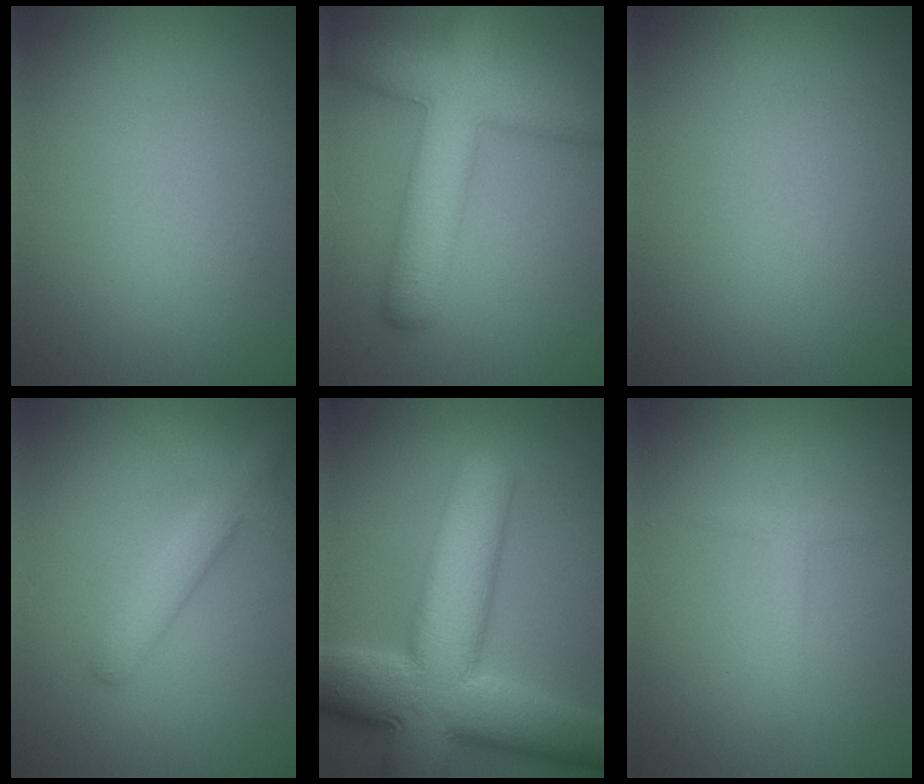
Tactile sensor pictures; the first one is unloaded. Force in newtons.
{"total": 8.0, "press": 8.0, "slide": 0.4}
{"total": 0.0}
{"total": 3.4, "press": 3.4, "slide": 0.2}
{"total": 13.1, "press": 13.1, "slide": 0.5}
{"total": 1.2, "press": 1.2, "slide": 0.1}